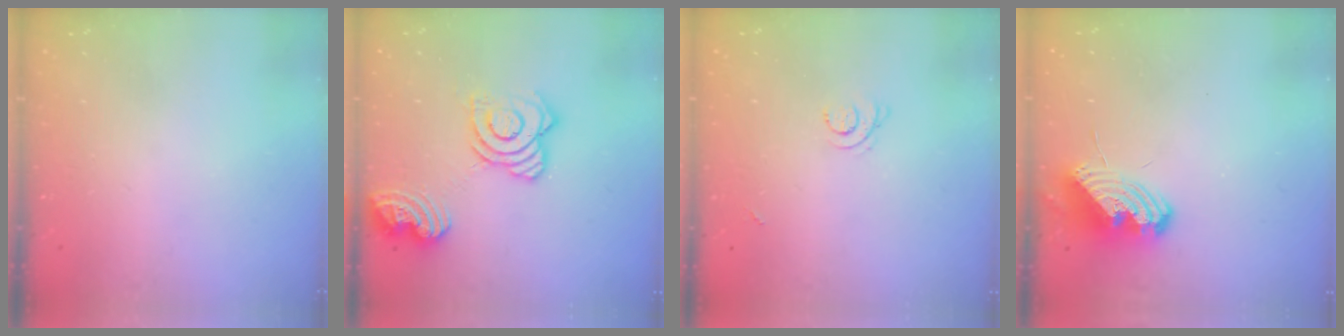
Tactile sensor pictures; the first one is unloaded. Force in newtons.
{"total": 17.0, "press": 16.9, "slide": 2.1}
{"total": 3.4, "press": 3.3, "slide": 0.8}
{"total": 11.6, "press": 11.4, "slide": 1.8}